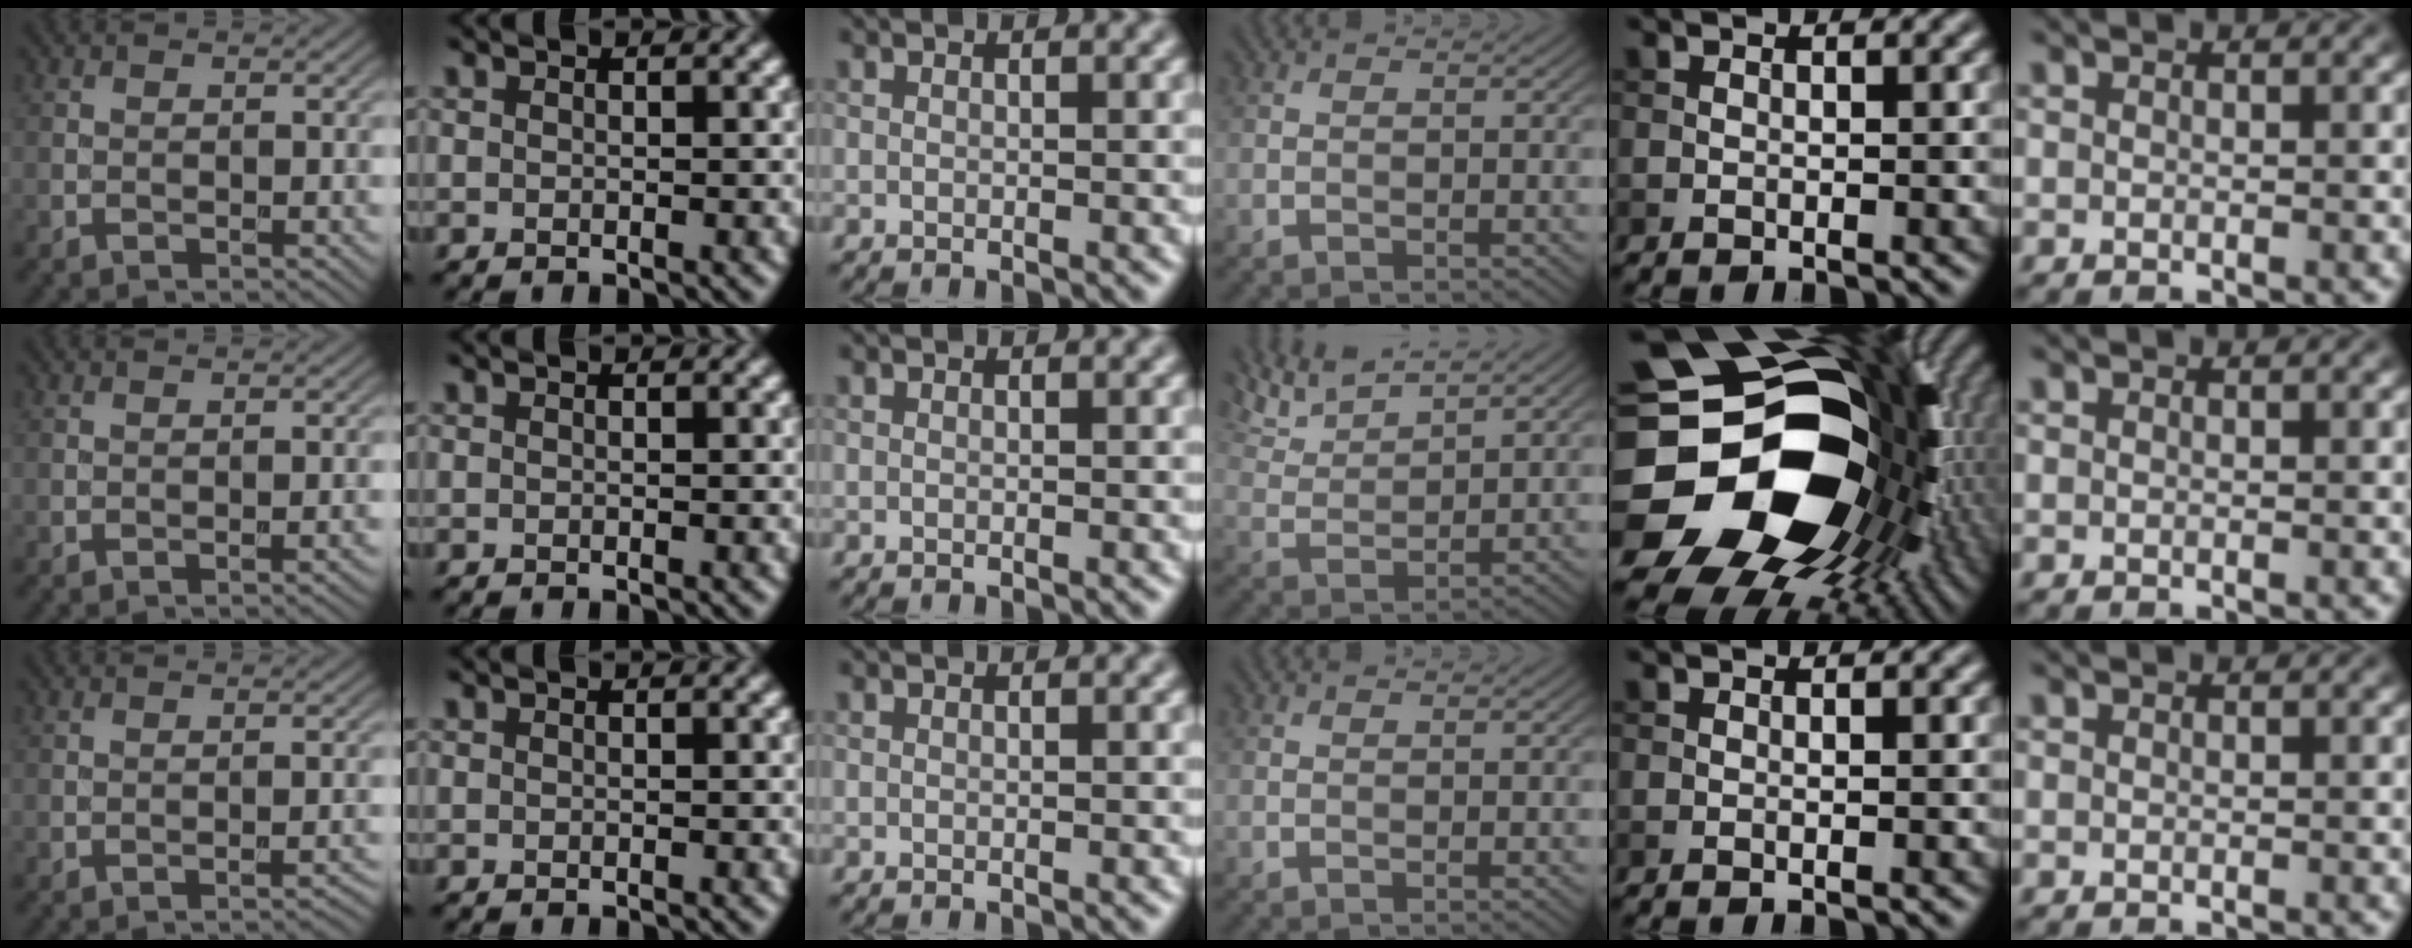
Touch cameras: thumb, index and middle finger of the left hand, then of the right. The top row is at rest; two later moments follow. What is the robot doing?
{"motion": "screw", "object": "dispenser bottle"}